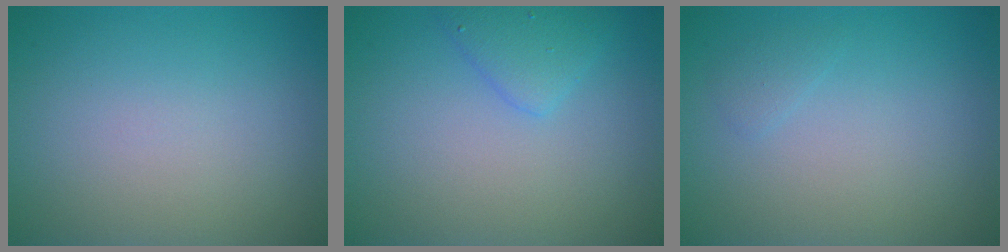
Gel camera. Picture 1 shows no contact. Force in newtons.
{"total": 2.1, "press": 2.1, "slide": 0.1}
{"total": 0.7, "press": 0.7, "slide": 0.0}